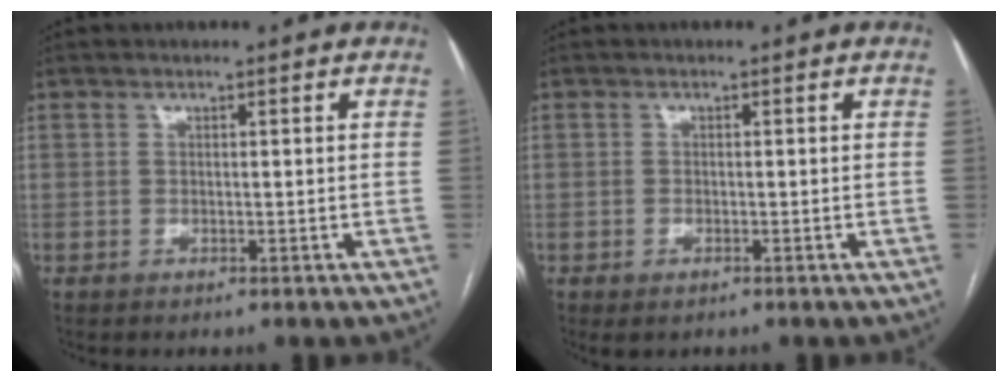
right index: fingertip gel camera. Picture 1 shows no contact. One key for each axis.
{"total": 1.5, "fx": -0.9, "fy": 0.7, "fz": 0.9, "tx": -0.017, "ty": -0.001, "tz": -0.006}